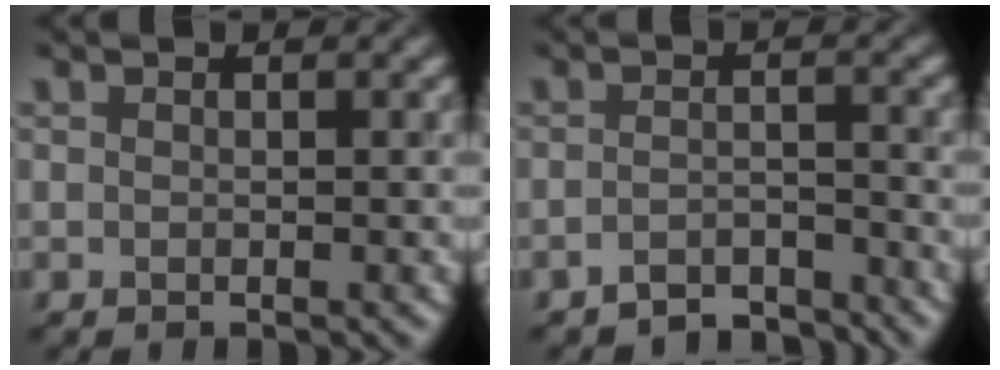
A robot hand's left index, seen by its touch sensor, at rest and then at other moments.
{"total": 3.1, "force": [-3.0, 0.4, 0.7], "torque": [-0.015, 0.004, -0.055]}